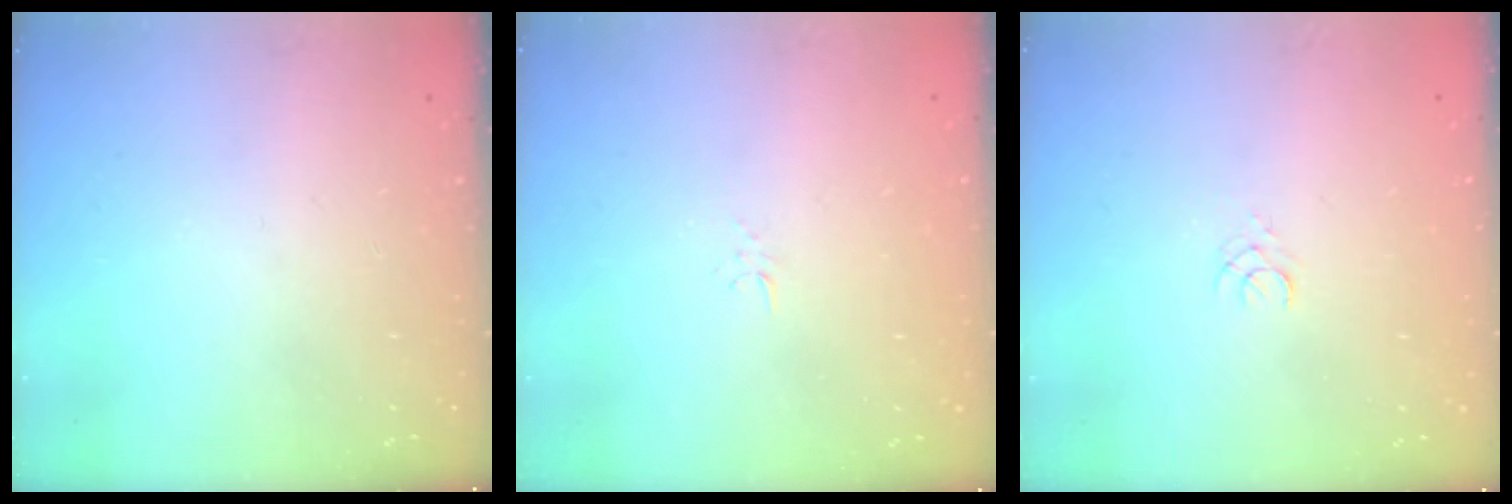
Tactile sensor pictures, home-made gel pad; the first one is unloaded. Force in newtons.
{"total": 4.0, "press": 4.0, "slide": 0.7}
{"total": 1.5, "press": 1.5, "slide": 0.2}